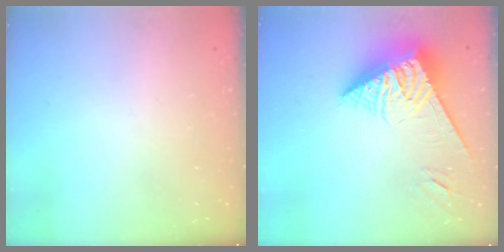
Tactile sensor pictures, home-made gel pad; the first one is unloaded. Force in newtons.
{"total": 8.6, "press": 8.5, "slide": 0.9}